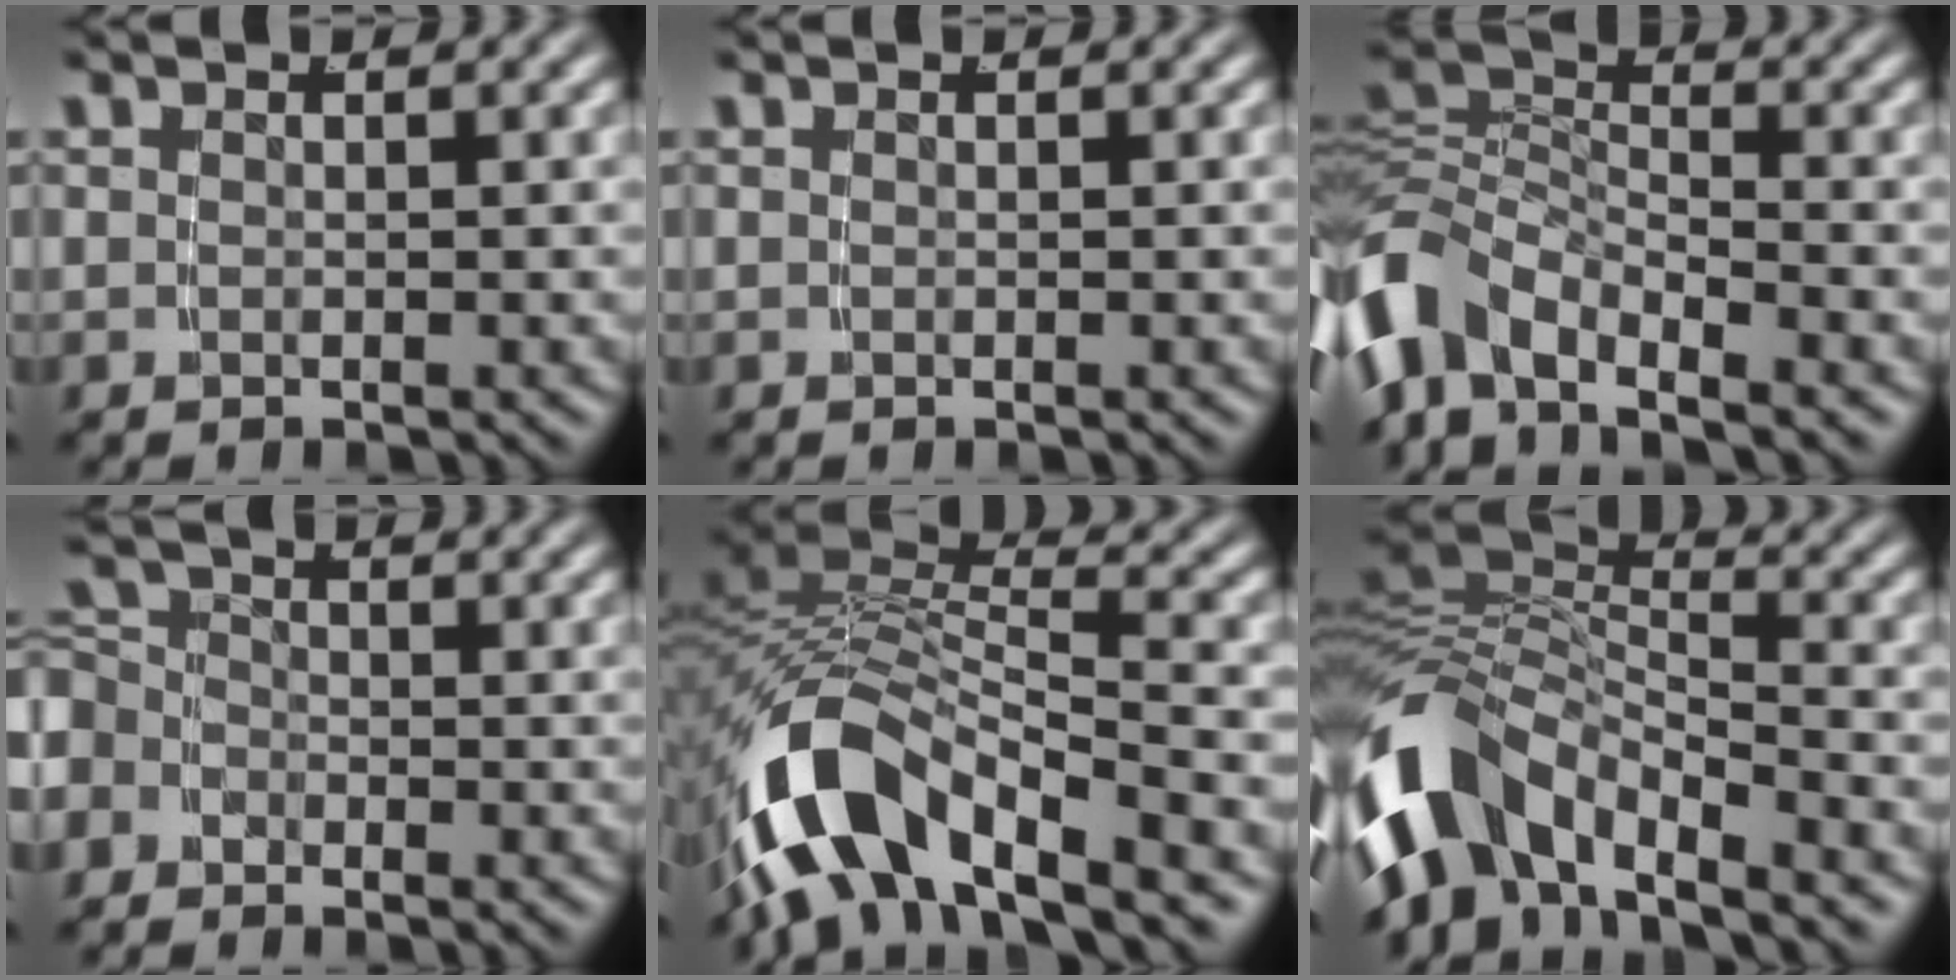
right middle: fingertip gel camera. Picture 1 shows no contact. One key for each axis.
{"total": 0.0}
{"total": 7.8, "fx": -3.8, "fy": 5.5, "fz": 4.1, "tx": -0.121, "ty": -0.026, "tz": -0.060}
{"total": 3.8, "fx": -1.6, "fy": 3.2, "fz": 1.0, "tx": -0.024, "ty": -0.016, "tz": -0.029}
{"total": 11.1, "fx": -4.3, "fy": 6.3, "fz": 8.0, "tx": -0.171, "ty": -0.025, "tz": -0.064}
{"total": 10.6, "fx": -3.8, "fy": 7.0, "fz": 7.1, "tx": -0.162, "ty": -0.034, "tz": -0.057}